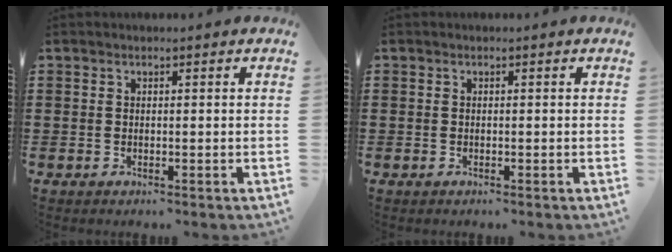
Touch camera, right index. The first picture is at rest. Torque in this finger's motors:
{"motor_torque": [-2.14, 0.00, -1.06, -0.04]}